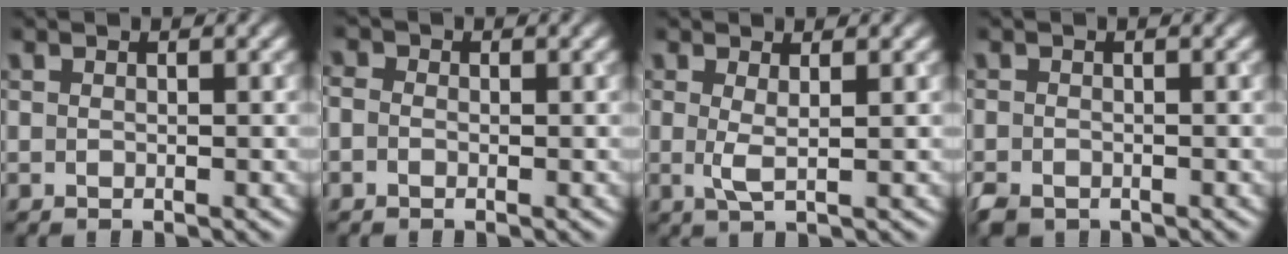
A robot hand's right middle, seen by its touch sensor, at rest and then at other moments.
{"total": 1.1, "force": [-0.3, 0.9, 0.6], "torque": [-0.015, 0.000, -0.012]}
{"total": 1.7, "force": [0.3, 0.2, 1.6], "torque": [-0.035, -0.004, 0.005]}
{"total": 1.7, "force": [-1.3, 0.9, 0.6], "torque": [-0.010, -0.005, -0.029]}